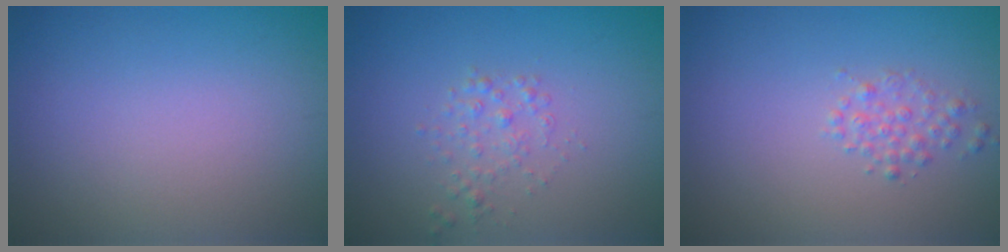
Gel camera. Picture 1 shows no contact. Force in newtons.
{"total": 1.4, "press": 1.4, "slide": 0.1}
{"total": 1.5, "press": 1.5, "slide": 0.1}